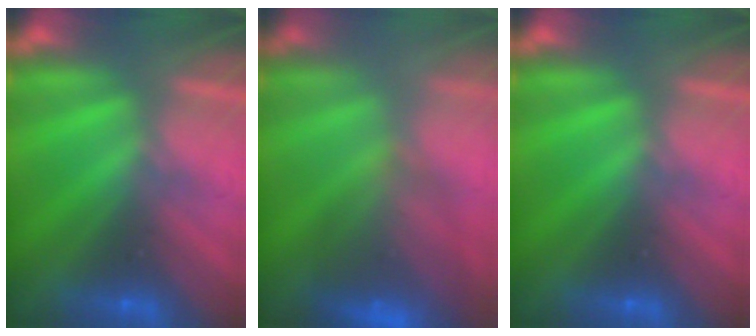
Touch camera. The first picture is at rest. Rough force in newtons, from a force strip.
{"total": 6.4}
{"total": 0.0}